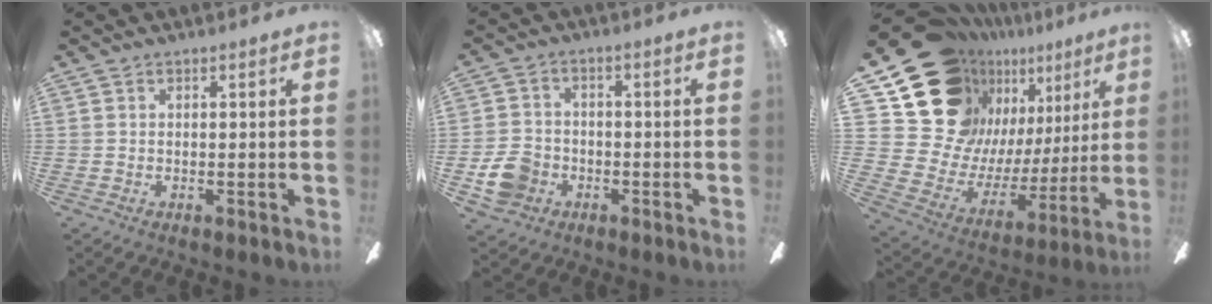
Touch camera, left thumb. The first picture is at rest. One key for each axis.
{"total": 8.0, "fx": -2.9, "fy": 6.6, "fz": 3.6, "tx": -0.084, "ty": 0.022, "tz": -0.054}
{"total": 23.6, "fx": 14.6, "fy": 15.8, "fz": 9.6, "tx": -0.184, "ty": -0.103, "tz": 0.302}